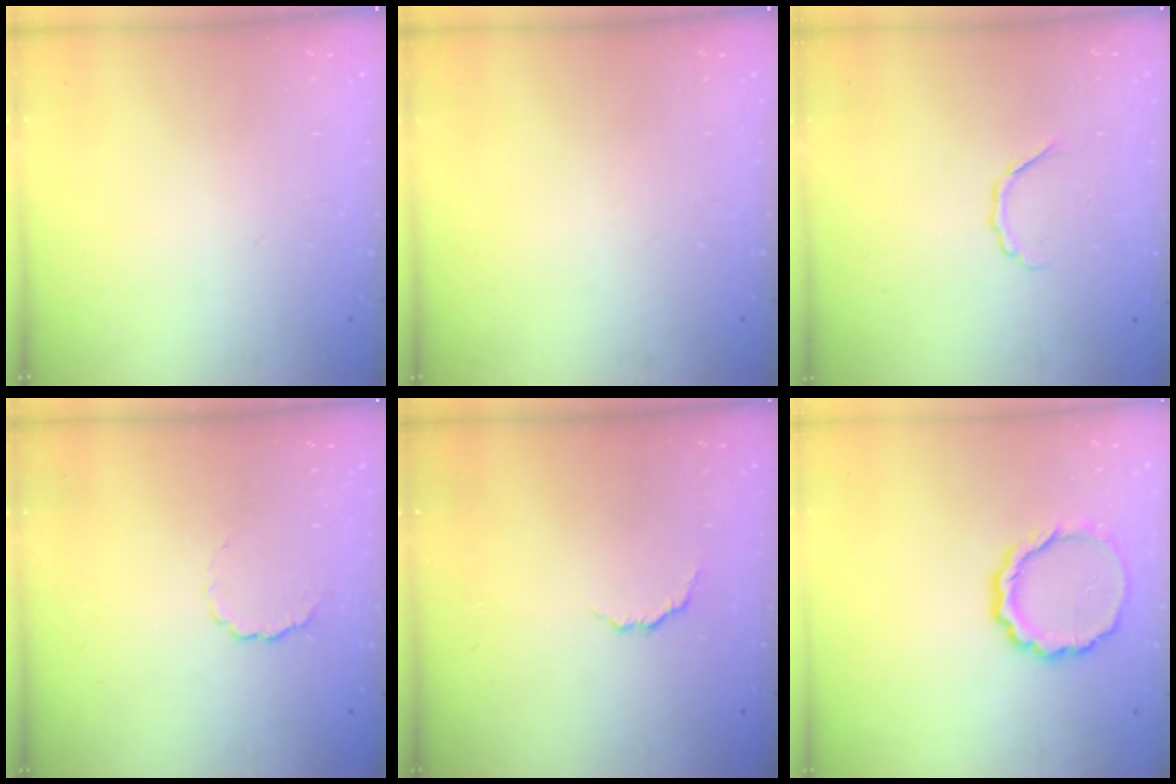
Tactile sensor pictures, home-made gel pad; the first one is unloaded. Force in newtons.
{"total": 0.0}
{"total": 3.5, "press": 3.4, "slide": 0.7}
{"total": 4.2, "press": 4.1, "slide": 0.9}
{"total": 3.0, "press": 2.9, "slide": 0.9}
{"total": 9.6, "press": 9.5, "slide": 1.7}